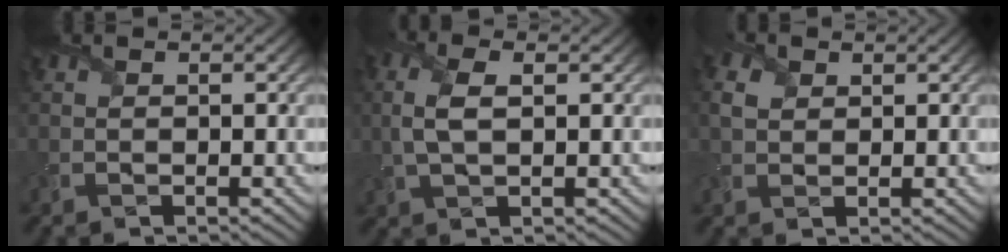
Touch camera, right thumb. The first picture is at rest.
{"total": 4.5, "force": [0.4, 2.0, 4.0], "torque": [-0.102, 0.007, 0.009]}
{"total": 2.6, "force": [0.9, 1.9, 1.5], "torque": [-0.045, 0.005, 0.017]}